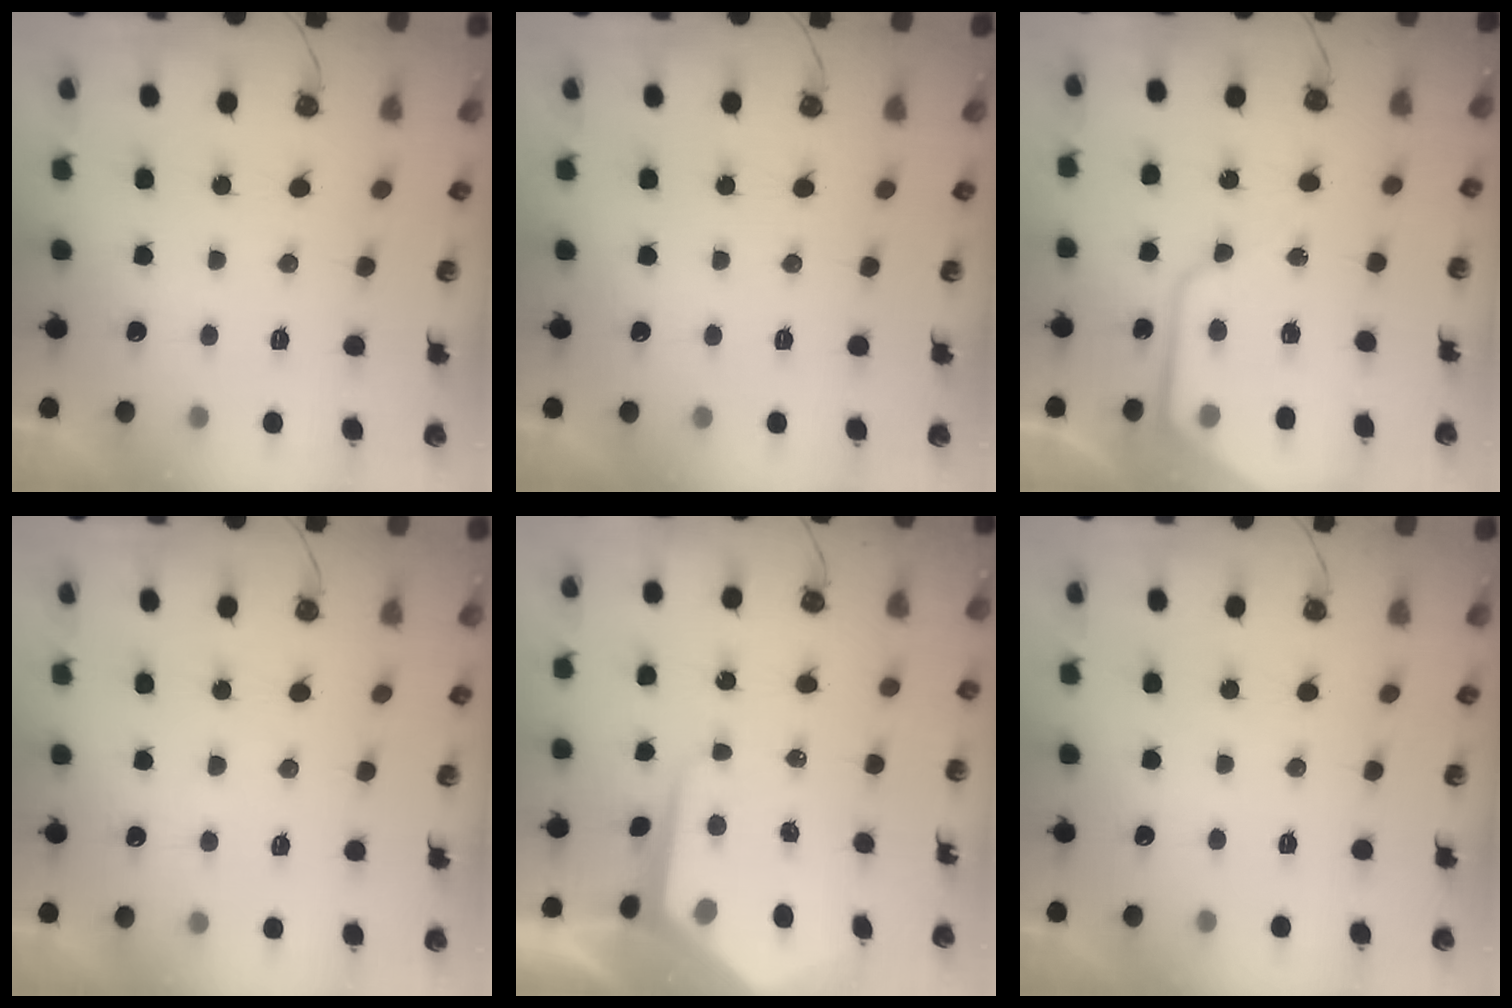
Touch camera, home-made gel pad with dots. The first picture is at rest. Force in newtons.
{"total": 0.0}
{"total": 10.7, "press": 10.7, "slide": 0.9}
{"total": 4.3, "press": 4.2, "slide": 0.6}
{"total": 9.3, "press": 9.3, "slide": 0.7}
{"total": 0.0}